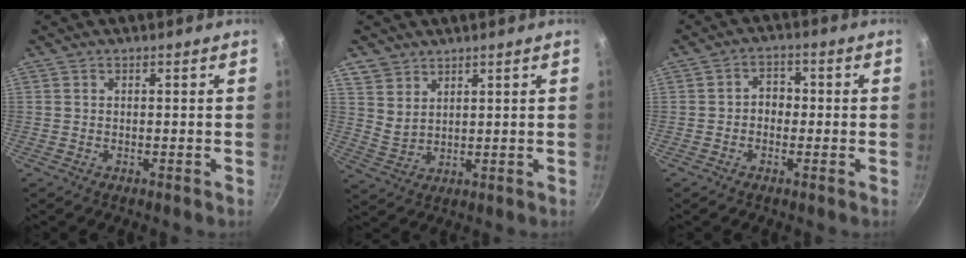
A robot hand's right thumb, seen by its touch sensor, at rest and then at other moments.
{"total": 4.9, "force": [3.5, 3.2, 1.1], "torque": [-0.006, -0.010, 0.075]}
{"total": 3.5, "force": [-0.6, 2.9, 2.0], "torque": [-0.008, 0.013, -0.016]}